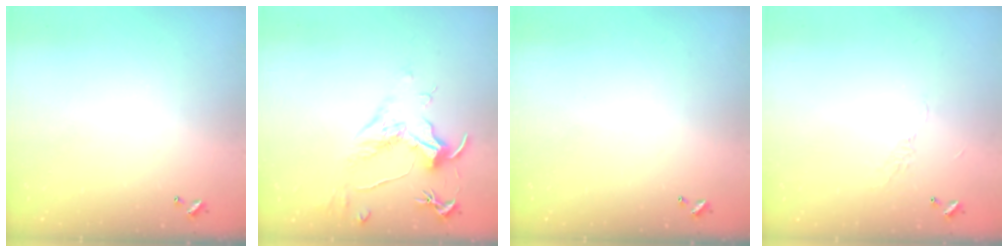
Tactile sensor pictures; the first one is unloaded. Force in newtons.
{"total": 1.6, "press": 1.4, "slide": 0.7}
{"total": 0.0}
{"total": 5.6, "press": 5.6, "slide": 0.7}